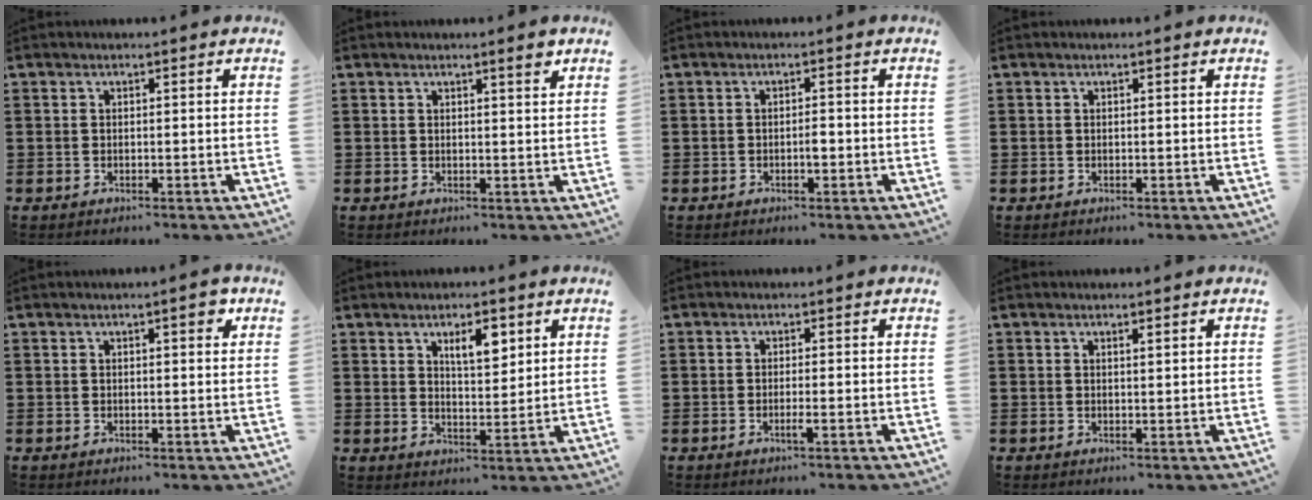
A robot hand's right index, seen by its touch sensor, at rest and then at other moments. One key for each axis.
{"total": 2.2, "fx": 1.6, "fy": 0.1, "fz": 1.6, "tx": -0.024, "ty": -0.001, "tz": 0.026}
{"total": 1.6, "fx": -0.4, "fy": 0.4, "fz": 1.5, "tx": -0.029, "ty": -0.001, "tz": -0.008}
{"total": 0.0}
{"total": 2.6, "fx": 1.3, "fy": 0.6, "fz": 2.2, "tx": -0.029, "ty": 0.001, "tz": 0.016}
{"total": 5.0, "fx": 2.7, "fy": 1.9, "fz": 3.7, "tx": -0.056, "ty": -0.001, "tz": 0.040}
{"total": 1.6, "fx": -0.8, "fy": -0.2, "fz": 1.4, "tx": -0.031, "ty": -0.008, "tz": -0.016}
{"total": 0.7, "fx": 0.5, "fy": 0.1, "fz": 0.5, "tx": -0.010, "ty": 0.000, "tz": 0.009}